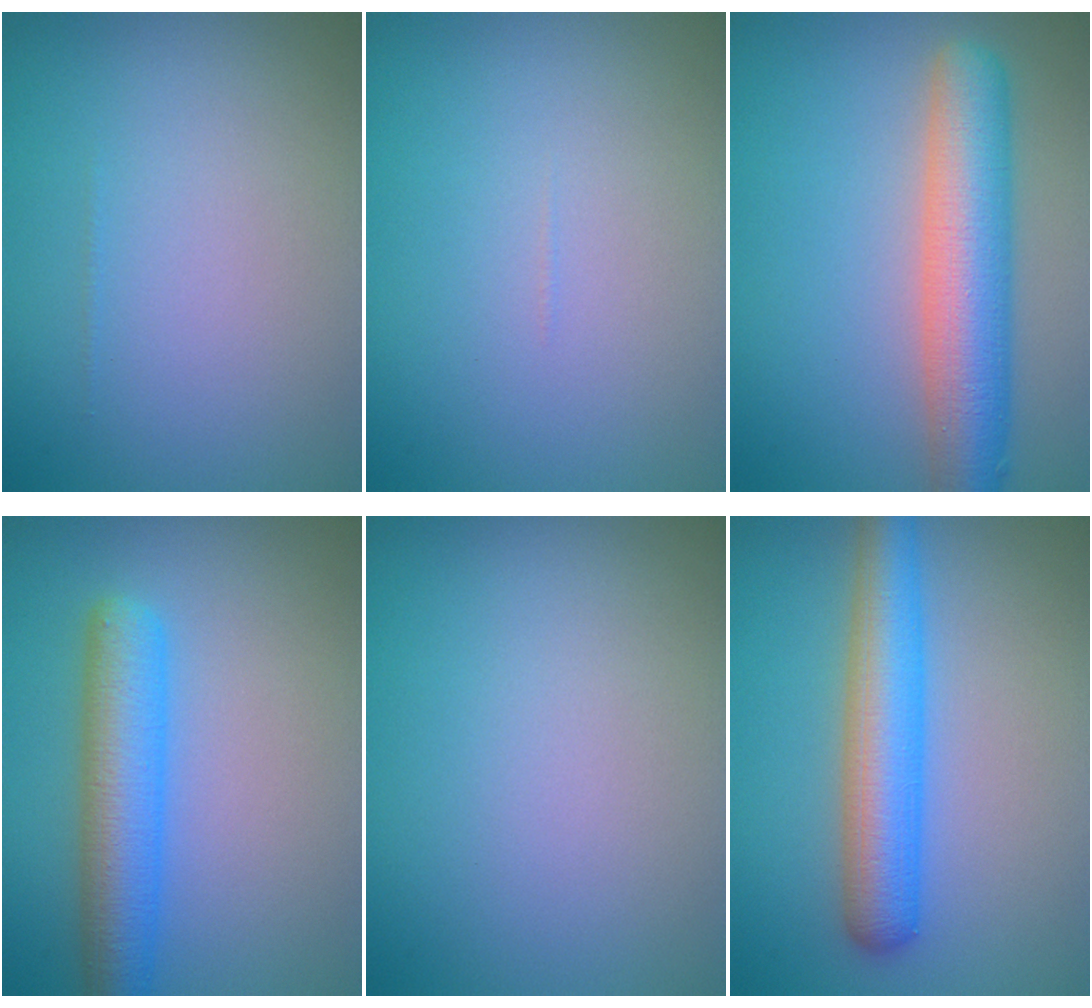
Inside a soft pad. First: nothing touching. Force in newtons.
{"total": 0.0}
{"total": 7.6, "press": 7.6, "slide": 0.4}
{"total": 5.5, "press": 5.5, "slide": 0.1}
{"total": 0.0}
{"total": 5.9, "press": 5.9, "slide": 0.1}